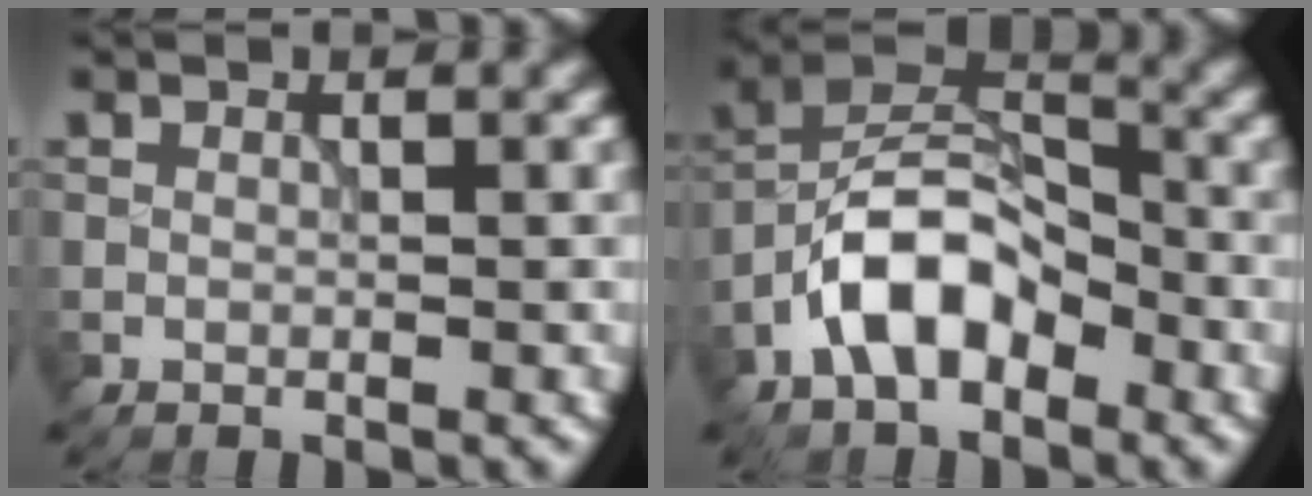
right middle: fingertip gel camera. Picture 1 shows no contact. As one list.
[{"total": 7.3, "force": [-3.4, 4.1, 5.1], "torque": [-0.085, 0.017, -0.071]}]